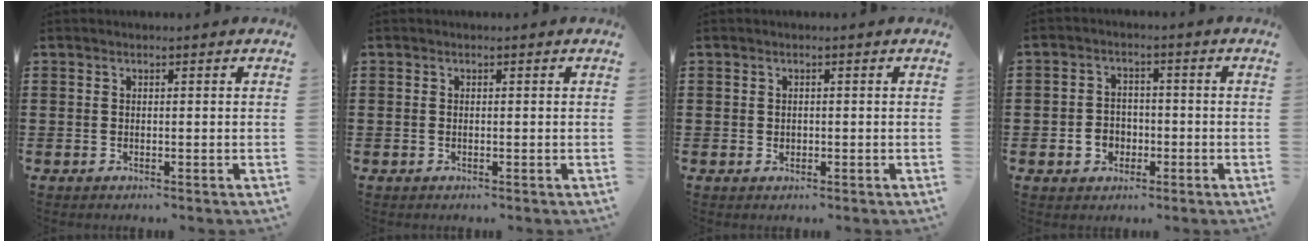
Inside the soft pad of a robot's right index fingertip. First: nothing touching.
{"total": 0.0}
{"total": 0.6, "force": [0.0, 0.6, 0.1], "torque": [-0.003, 0.005, 0.000]}
{"total": 3.5, "force": [-1.4, 2.9, 1.2], "torque": [-0.031, 0.003, -0.030]}